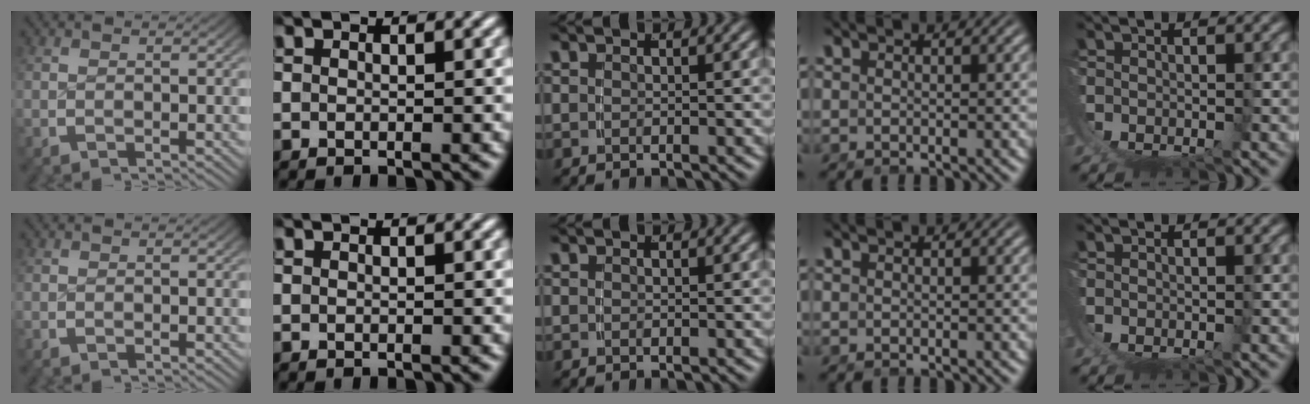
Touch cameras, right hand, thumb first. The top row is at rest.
{}